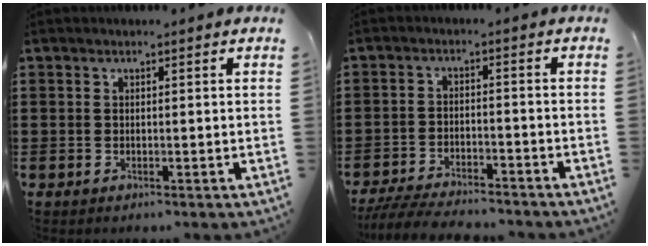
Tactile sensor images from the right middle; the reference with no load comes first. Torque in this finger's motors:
{"motor_torque": [1.10, -0.61, 0.34, 0.14]}